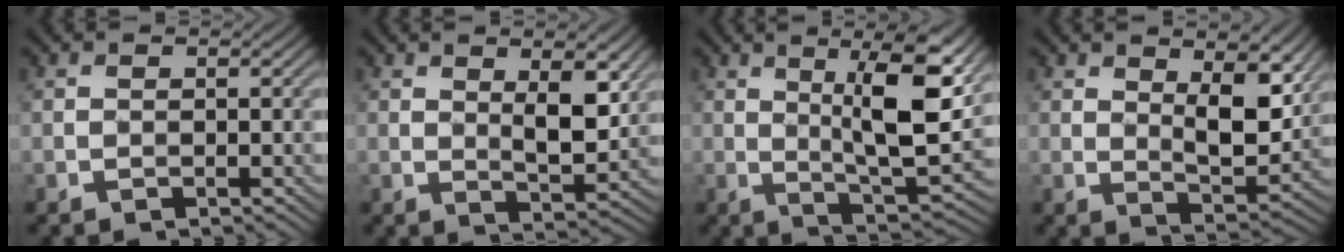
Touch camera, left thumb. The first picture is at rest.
{"total": 6.1, "force": [2.2, 2.3, 5.2], "torque": [-0.089, 0.000, 0.041]}
{"total": 12.2, "force": [4.4, 2.9, 11.0], "torque": [-0.172, -0.004, 0.079]}
{"total": 8.7, "force": [3.6, 3.8, 6.9], "torque": [-0.119, -0.011, 0.061]}